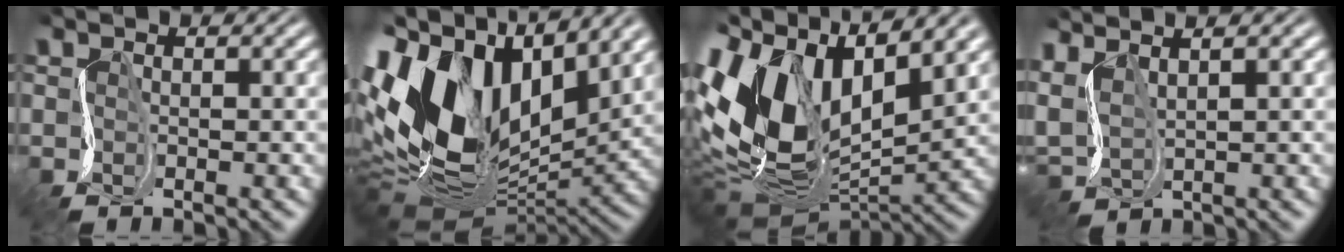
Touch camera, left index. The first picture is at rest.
{"total": 16.2, "force": [3.5, 10.0, 12.2], "torque": [-0.273, 0.003, 0.059]}
{"total": 14.3, "force": [3.0, 8.1, 11.4], "torque": [-0.250, -0.002, 0.051]}
{"total": 6.5, "force": [3.2, 2.7, 4.9], "torque": [-0.125, 0.025, 0.061]}